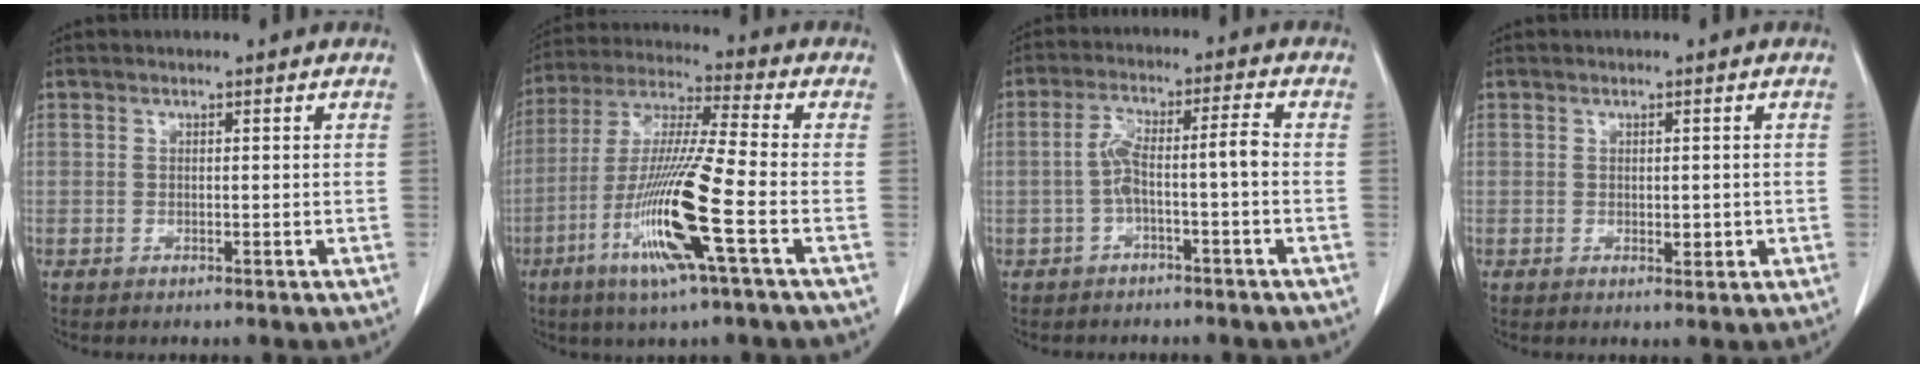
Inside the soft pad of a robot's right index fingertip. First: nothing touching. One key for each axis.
{"total": 15.8, "fx": -5.6, "fy": -0.5, "fz": 14.7, "tx": -0.303, "ty": -0.021, "tz": -0.113}
{"total": 5.9, "fx": -1.5, "fy": 0.4, "fz": 5.7, "tx": -0.111, "ty": 0.031, "tz": -0.023}
{"total": 1.6, "fx": -0.2, "fy": 0.8, "fz": 1.4, "tx": -0.020, "ty": -0.003, "tz": 0.002}